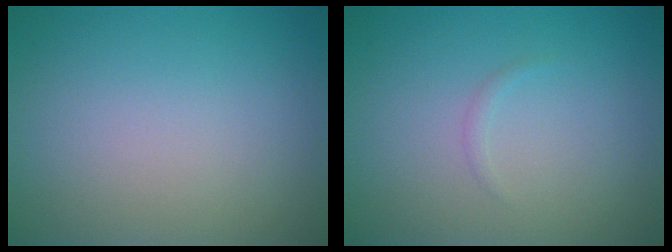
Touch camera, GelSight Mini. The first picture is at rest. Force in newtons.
{"total": 0.5, "press": 0.5, "slide": 0.0}